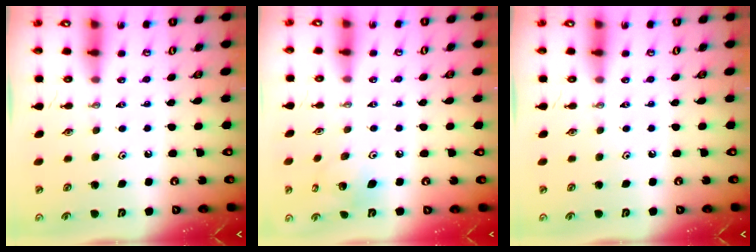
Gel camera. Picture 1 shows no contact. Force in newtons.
{"total": 7.7, "press": 7.5, "slide": 1.7}
{"total": 0.0}